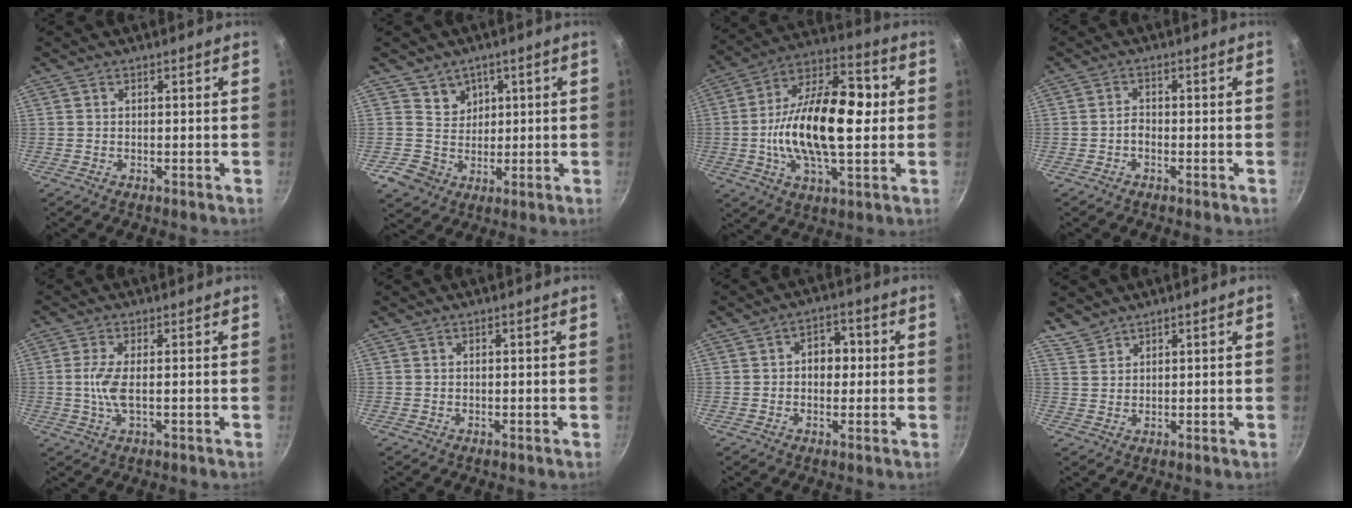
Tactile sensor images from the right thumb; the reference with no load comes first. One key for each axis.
{"total": 5.3, "fx": 1.6, "fy": 5.0, "fz": 0.6, "tx": 0.028, "ty": -0.005, "tz": 0.034}
{"total": 22.7, "fx": 0.0, "fy": 11.4, "fz": 19.6, "tx": -0.318, "ty": 0.027, "tz": -0.012}
{"total": 1.6, "fx": -0.9, "fy": 0.9, "fz": 1.0, "tx": -0.013, "ty": 0.014, "tz": -0.019}
{"total": 4.9, "fx": -0.3, "fy": 1.4, "fz": 4.7, "tx": -0.111, "ty": 0.000, "tz": -0.007}
{"total": 0.0}
{"total": 5.4, "fx": 0.3, "fy": 4.1, "fz": 3.5, "tx": -0.014, "ty": 0.010, "tz": -0.002}
{"total": 2.7, "fx": 2.5, "fy": 1.1, "fz": 0.1, "tx": 0.001, "ty": 0.005, "tz": 0.057}